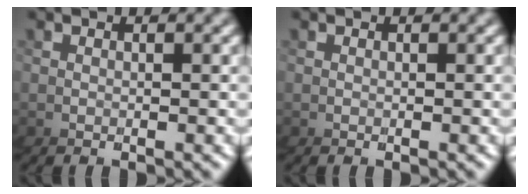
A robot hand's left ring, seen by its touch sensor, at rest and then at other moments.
{"total": 0.0}